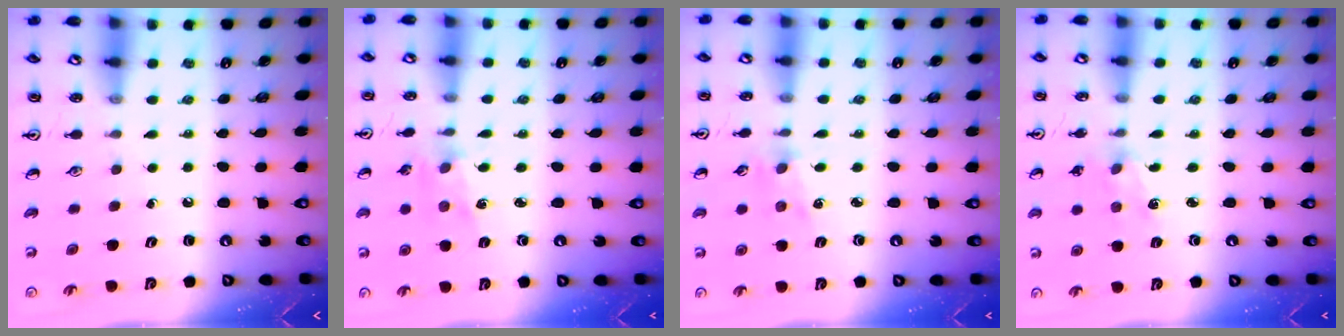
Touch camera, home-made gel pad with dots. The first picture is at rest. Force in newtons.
{"total": 1.7, "press": 1.7, "slide": 0.3}
{"total": 0.9, "press": 0.9, "slide": 0.2}
{"total": 2.0, "press": 2.0, "slide": 0.3}